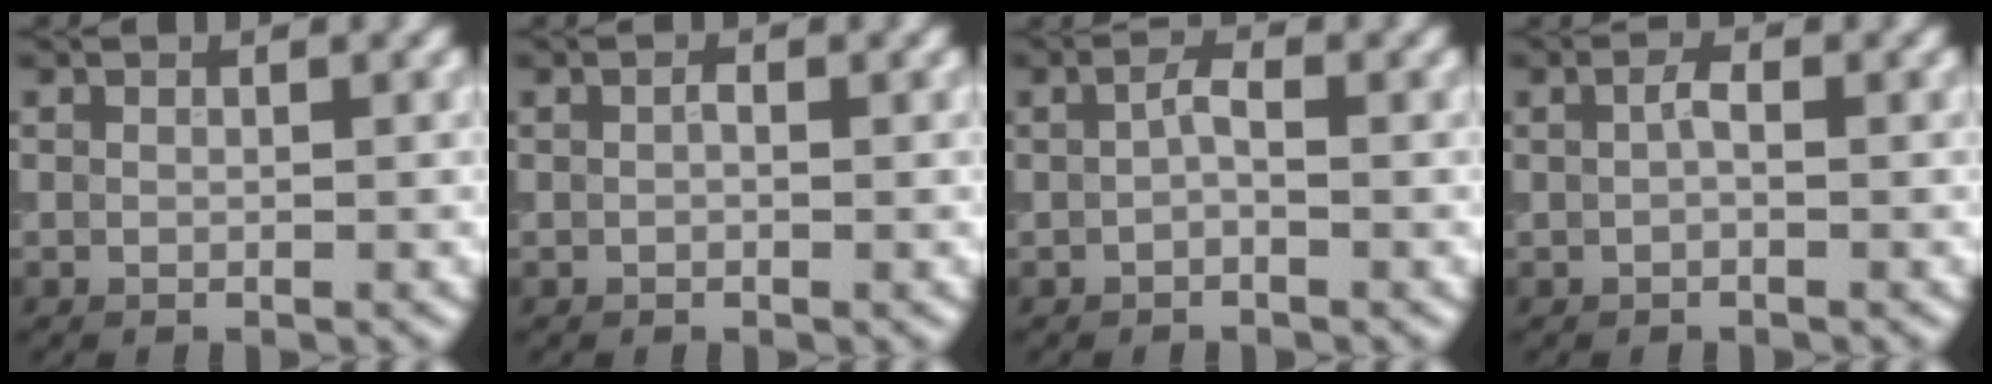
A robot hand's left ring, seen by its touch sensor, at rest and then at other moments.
{"total": 0.8, "force": [0.1, 0.4, 0.7], "torque": [-0.011, 0.001, 0.000]}
{"total": 1.3, "force": [-0.1, 0.5, 1.2], "torque": [-0.026, 0.003, -0.005]}
{"total": 1.0, "force": [0.1, 0.3, 1.0], "torque": [-0.022, 0.001, 0.000]}